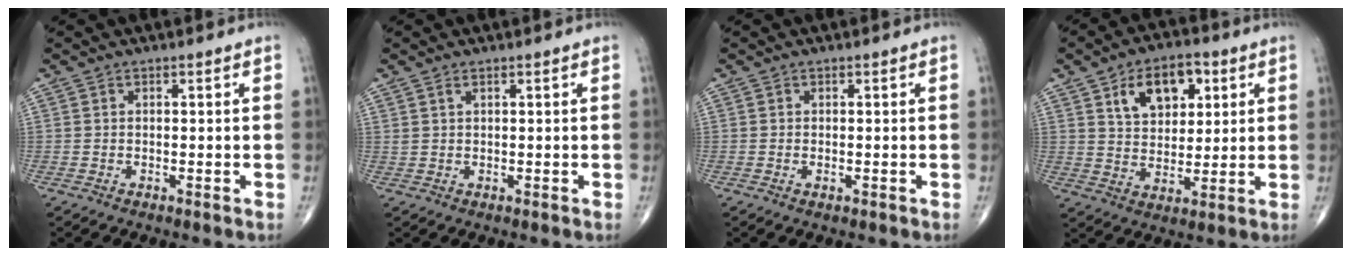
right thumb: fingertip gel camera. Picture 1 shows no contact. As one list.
[{"total": 1.2, "force": [0.8, 0.4, 0.7], "torque": [-0.015, 0.003, 0.020]}, {"total": 0.7, "force": [-0.2, 0.3, 0.5], "torque": [-0.010, -0.002, -0.003]}, {"total": 11.6, "force": [4.8, 7.3, 7.7], "torque": [-0.086, -0.010, 0.080]}]